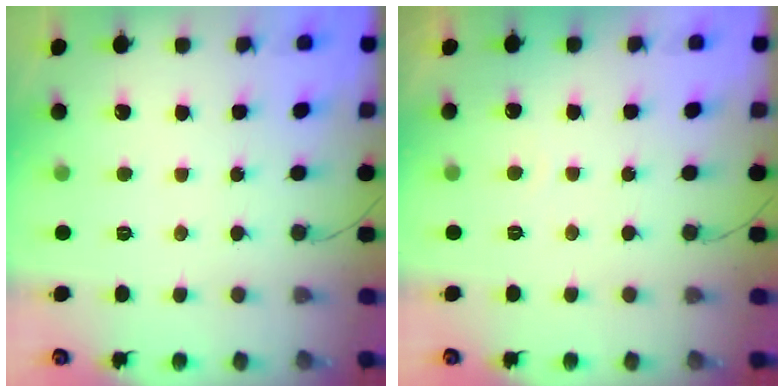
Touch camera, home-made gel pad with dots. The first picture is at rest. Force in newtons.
{"total": 1.7, "press": 1.6, "slide": 0.0}